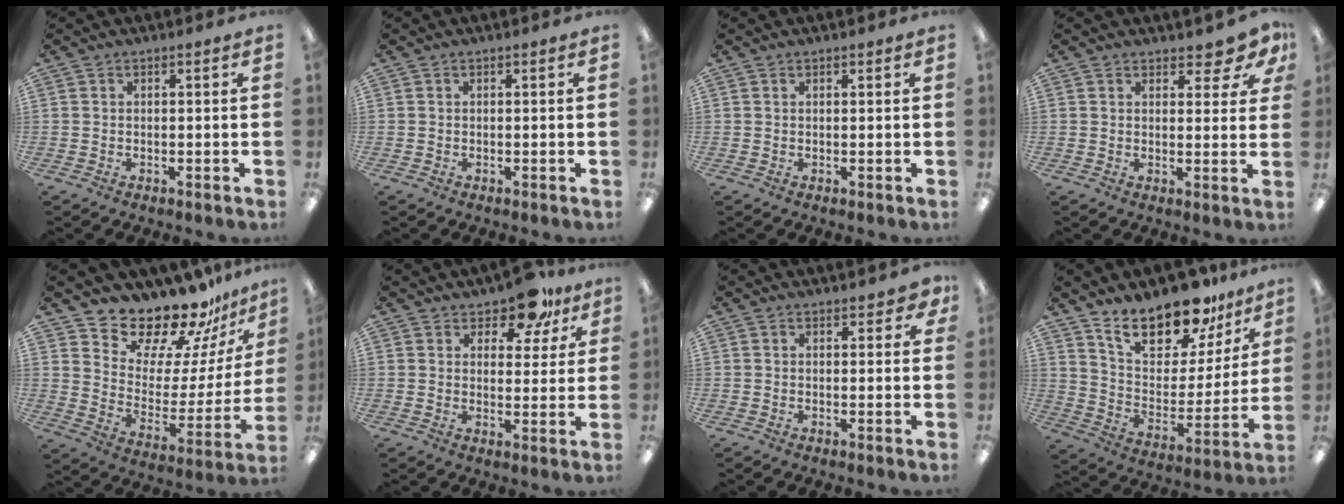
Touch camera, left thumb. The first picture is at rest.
{"total": 0.0}
{"total": 0.6, "force": [0.6, 0.3, 0.1], "torque": [-0.001, 0.001, 0.011]}
{"total": 5.2, "force": [4.3, 2.1, 2.1], "torque": [-0.018, -0.024, 0.074]}
{"total": 16.9, "force": [15.8, 5.1, 2.8], "torque": [-0.056, -0.155, 0.281]}
{"total": 9.4, "force": [7.3, 4.2, 4.1], "torque": [-0.047, -0.043, 0.127]}
{"total": 2.5, "force": [1.7, 1.3, 1.3], "torque": [-0.011, -0.002, 0.027]}
{"total": 19.2, "force": [15.6, 7.8, 8.2], "torque": [-0.134, -0.108, 0.274]}